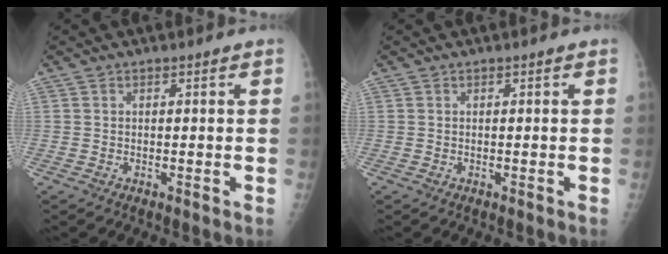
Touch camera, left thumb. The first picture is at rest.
{"total": 0.0}